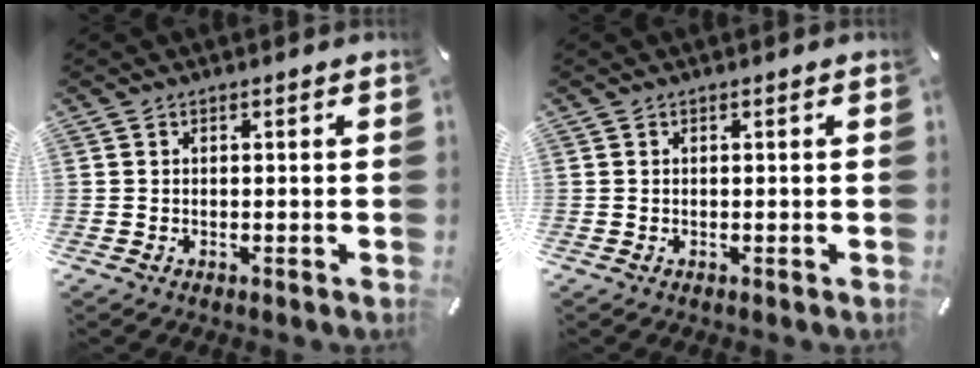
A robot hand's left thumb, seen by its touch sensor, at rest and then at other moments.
{"total": 0.0}